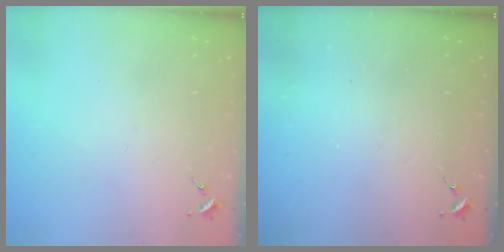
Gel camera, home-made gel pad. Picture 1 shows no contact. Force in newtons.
{"total": 0.0}